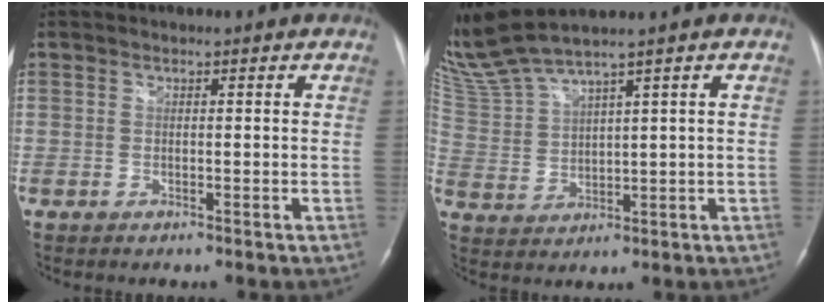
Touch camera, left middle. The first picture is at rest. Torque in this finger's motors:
{"motor_torque": [-0.25, -0.45, 0.18, 0.17]}